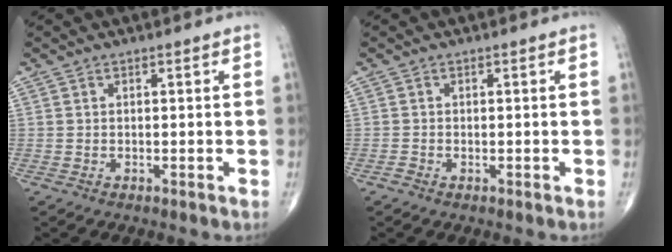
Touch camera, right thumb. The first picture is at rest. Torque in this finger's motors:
{"motor_torque": [1.38, 0.97, -0.17, -0.28, 0.01]}